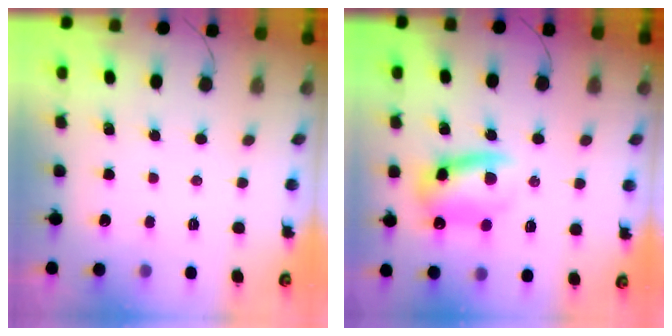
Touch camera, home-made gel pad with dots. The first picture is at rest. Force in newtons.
{"total": 10.9, "press": 10.6, "slide": 2.4}